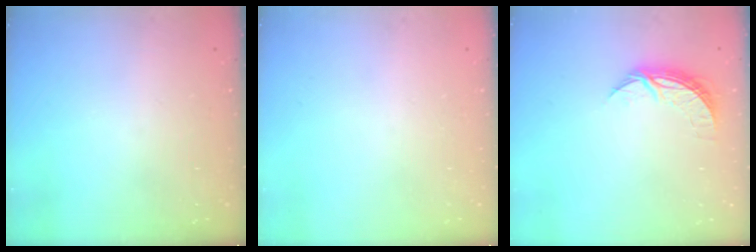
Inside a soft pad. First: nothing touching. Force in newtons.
{"total": 0.0}
{"total": 6.8, "press": 6.8, "slide": 0.5}